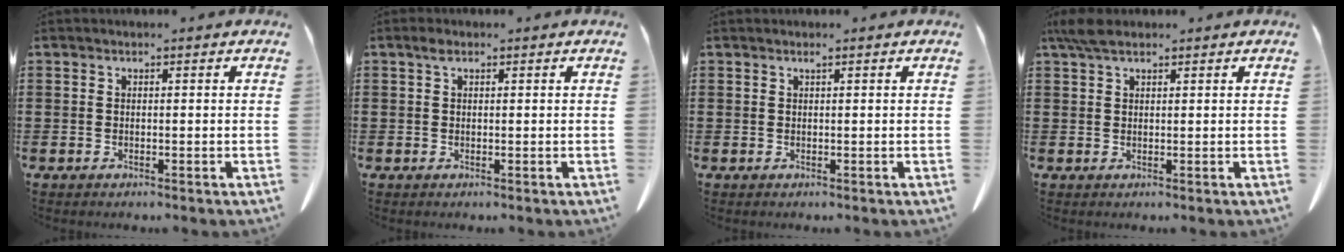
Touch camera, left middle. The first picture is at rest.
{"total": 1.3, "force": [0.6, 0.8, 0.8], "torque": [-0.020, 0.005, 0.011]}
{"total": 0.6, "force": [0.4, 0.0, 0.4], "torque": [-0.008, -0.002, 0.009]}
{"total": 3.2, "force": [2.2, 1.2, 2.0], "torque": [-0.046, 0.006, 0.040]}